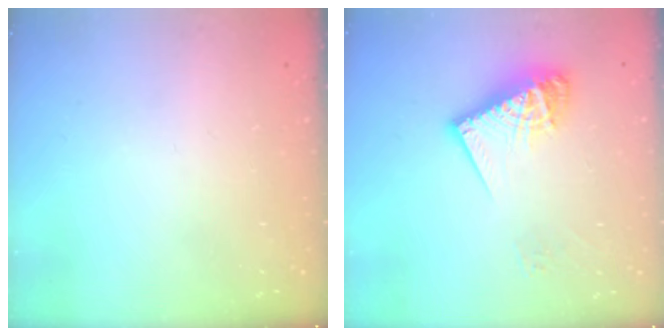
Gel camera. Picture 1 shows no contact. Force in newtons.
{"total": 12.6, "press": 12.5, "slide": 1.1}